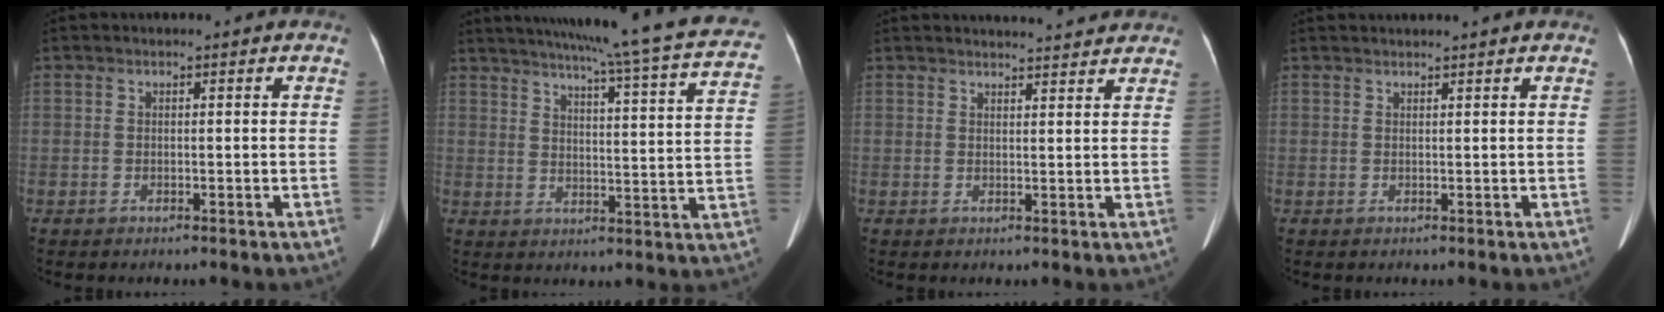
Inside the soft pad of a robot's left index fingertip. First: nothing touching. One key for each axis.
{"total": 26.3, "fx": 22.9, "fy": 0.8, "fz": 13.0, "tx": -0.193, "ty": -0.045, "tz": 0.275}
{"total": 7.6, "fx": 7.4, "fy": 0.6, "fz": 1.7, "tx": -0.021, "ty": 0.014, "tz": 0.080}
{"total": 3.2, "fx": 3.0, "fy": -0.3, "fz": 1.0, "tx": -0.011, "ty": 0.027, "tz": 0.042}